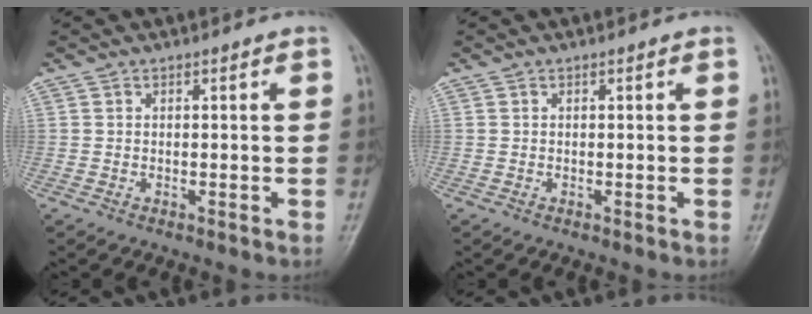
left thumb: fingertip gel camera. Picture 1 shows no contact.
{"total": 0.0}